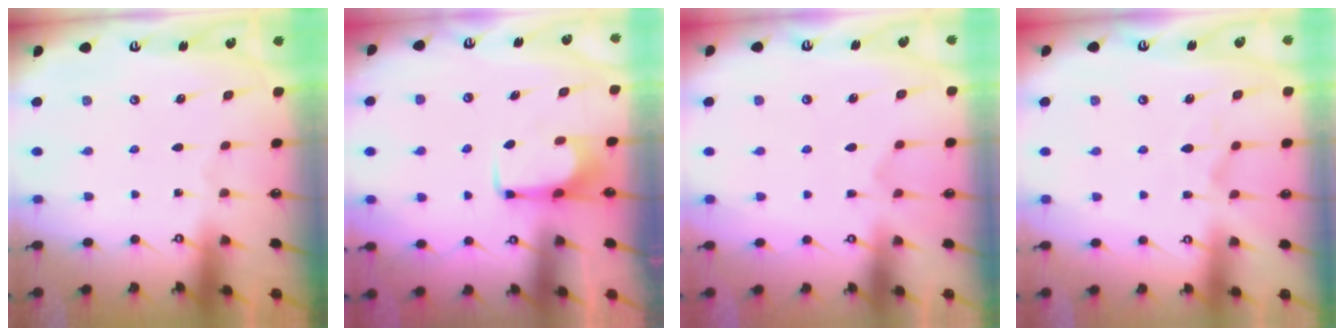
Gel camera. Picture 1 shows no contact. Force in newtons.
{"total": 1.6, "press": 1.5, "slide": 0.4}
{"total": 2.9, "press": 2.6, "slide": 1.3}
{"total": 4.0, "press": 3.7, "slide": 1.3}